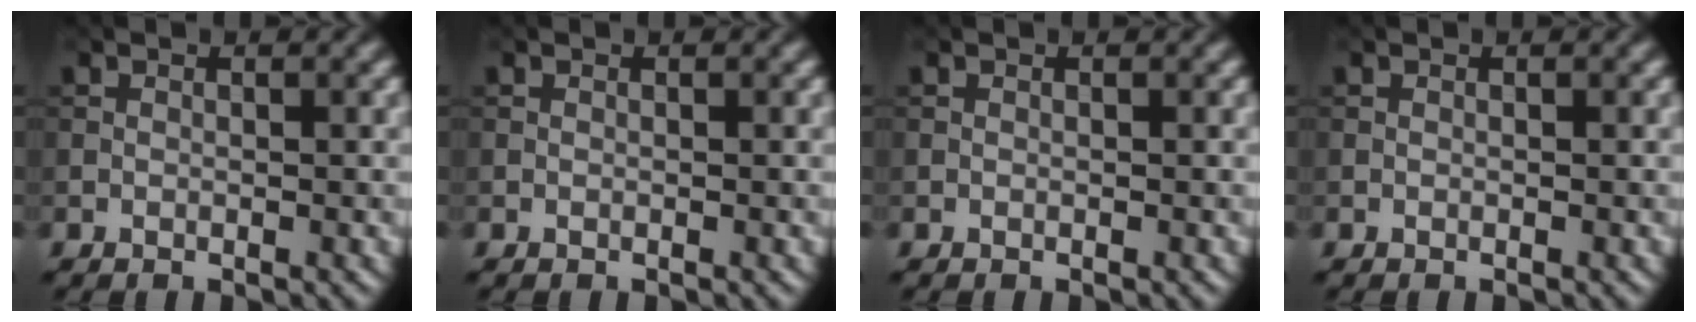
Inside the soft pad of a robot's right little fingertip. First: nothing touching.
{"total": 0.0}
{"total": 0.0}
{"total": 0.0}